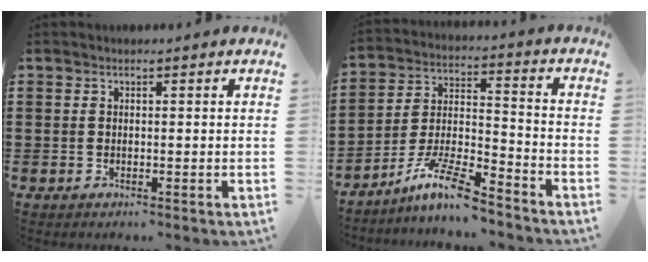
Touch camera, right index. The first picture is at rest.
{"total": 10.5, "force": [-8.4, 1.4, 6.1], "torque": [-0.122, 0.011, -0.164]}